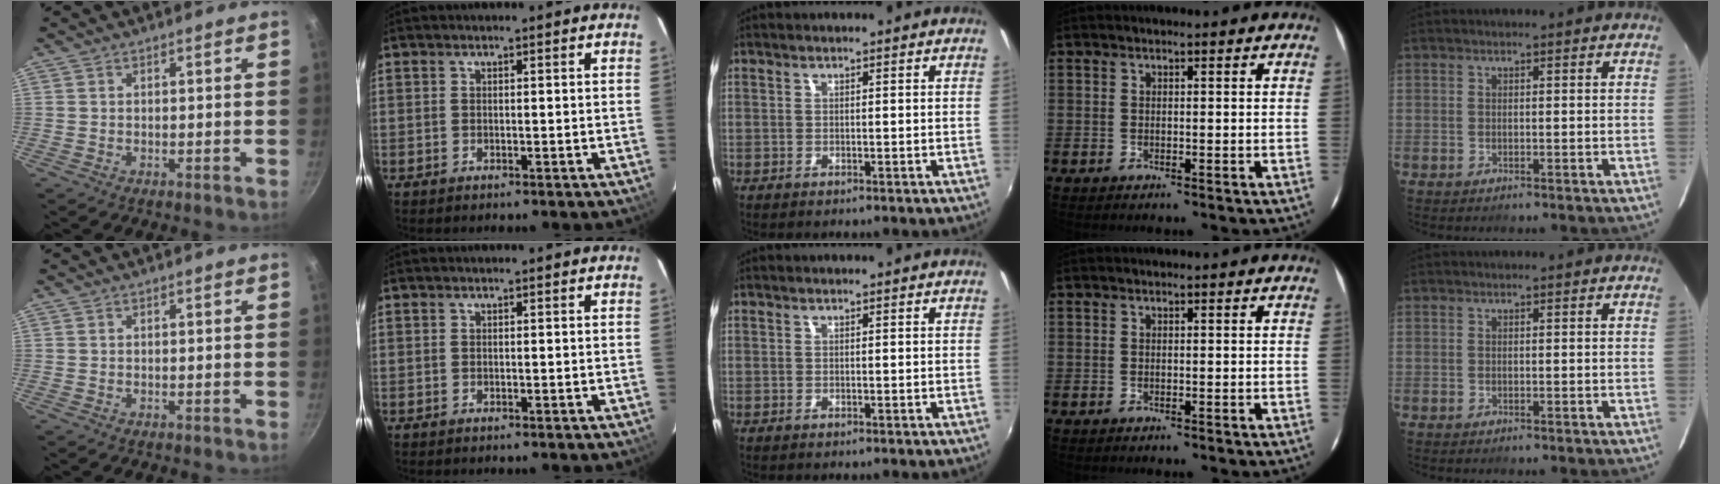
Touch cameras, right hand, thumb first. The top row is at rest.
{}